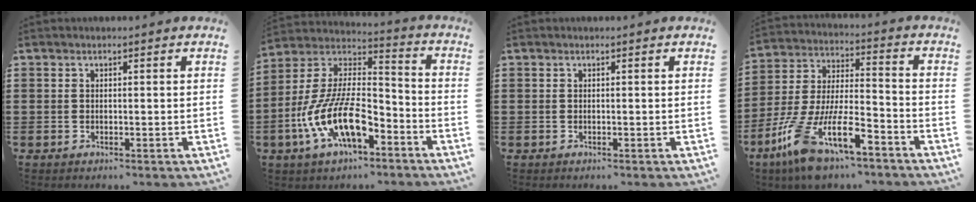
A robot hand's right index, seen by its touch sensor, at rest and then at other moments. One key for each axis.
{"total": 13.3, "fx": -6.8, "fy": 5.3, "fz": 10.1, "tx": -0.230, "ty": -0.002, "tz": -0.131}
{"total": 0.0}
{"total": 13.3, "fx": -8.0, "fy": 4.2, "fz": 9.8, "tx": -0.214, "ty": 0.000, "tz": -0.149}